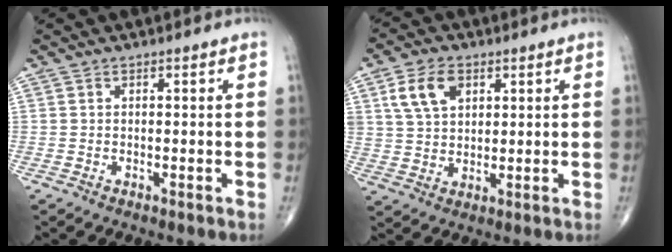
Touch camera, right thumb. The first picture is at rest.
{"total": 8.5, "force": [3.5, 5.6, 5.3], "torque": [-0.085, -0.006, 0.069]}